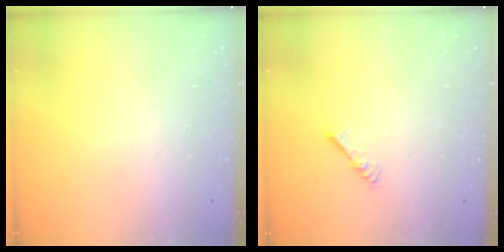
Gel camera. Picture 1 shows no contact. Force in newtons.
{"total": 4.0, "press": 3.9, "slide": 0.6}